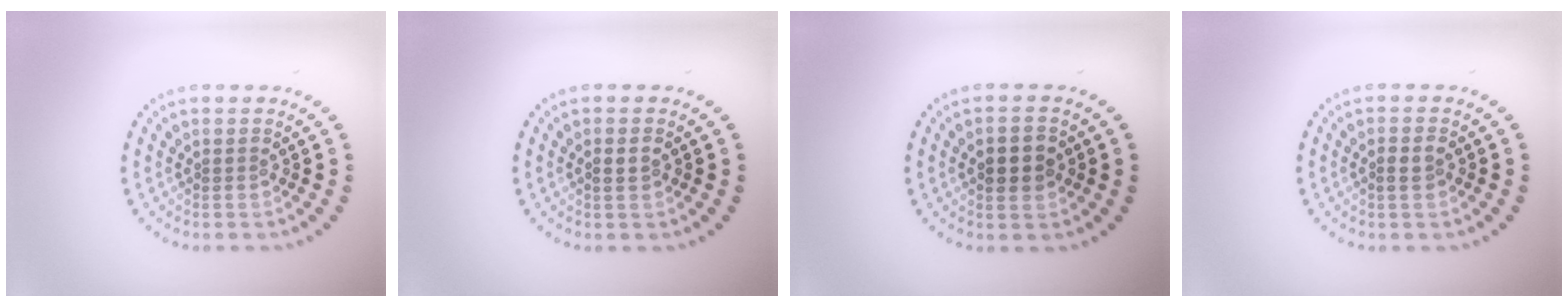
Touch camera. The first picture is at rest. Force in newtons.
{"total": 1.1, "press": 1.0, "slide": 0.2}
{"total": 3.5, "press": 3.5, "slide": 0.0}
{"total": 1.3, "press": 1.3, "slide": 0.2}